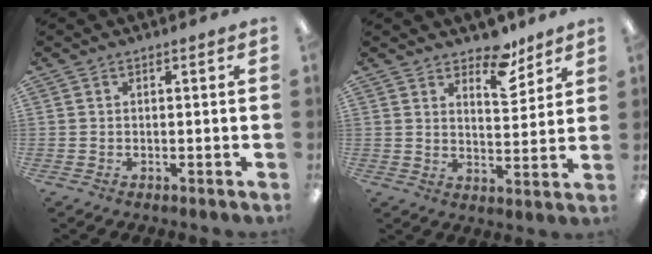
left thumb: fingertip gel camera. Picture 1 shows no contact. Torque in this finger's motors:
{"motor_torque": [-0.24, -0.11, -0.73, 0.13, -0.06]}